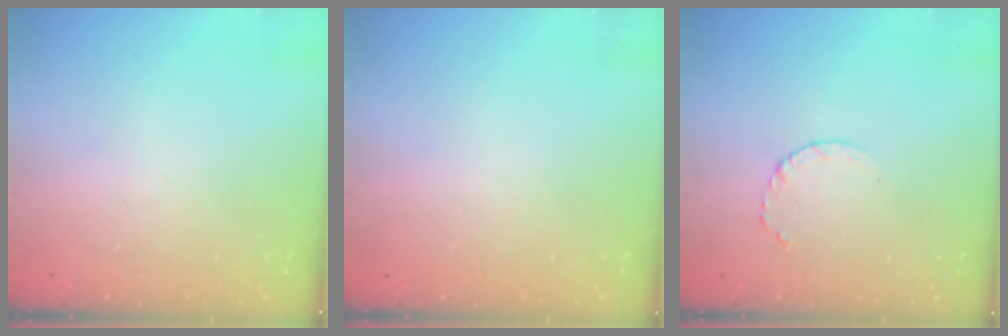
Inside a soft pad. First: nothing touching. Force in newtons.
{"total": 2.5, "press": 2.5, "slide": 0.2}
{"total": 3.5, "press": 3.5, "slide": 0.4}